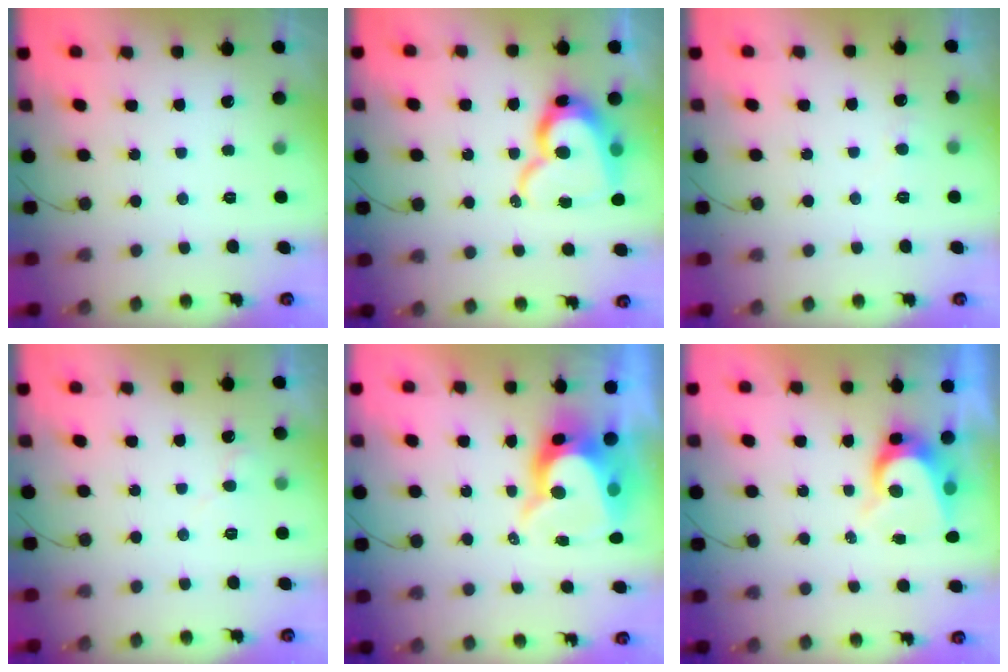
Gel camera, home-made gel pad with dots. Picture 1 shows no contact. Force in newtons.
{"total": 15.5, "press": 15.4, "slide": 1.5}
{"total": 4.8, "press": 4.8, "slide": 0.4}
{"total": 5.8, "press": 5.8, "slide": 0.4}
{"total": 10.6, "press": 10.6, "slide": 0.8}
{"total": 6.5, "press": 6.5, "slide": 0.6}